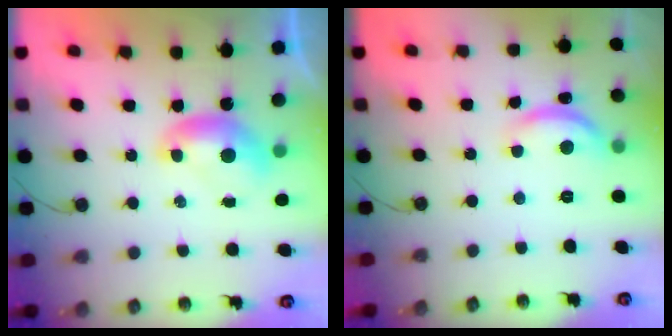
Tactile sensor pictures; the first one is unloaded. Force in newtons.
{"total": 5.1, "press": 5.1, "slide": 0.5}